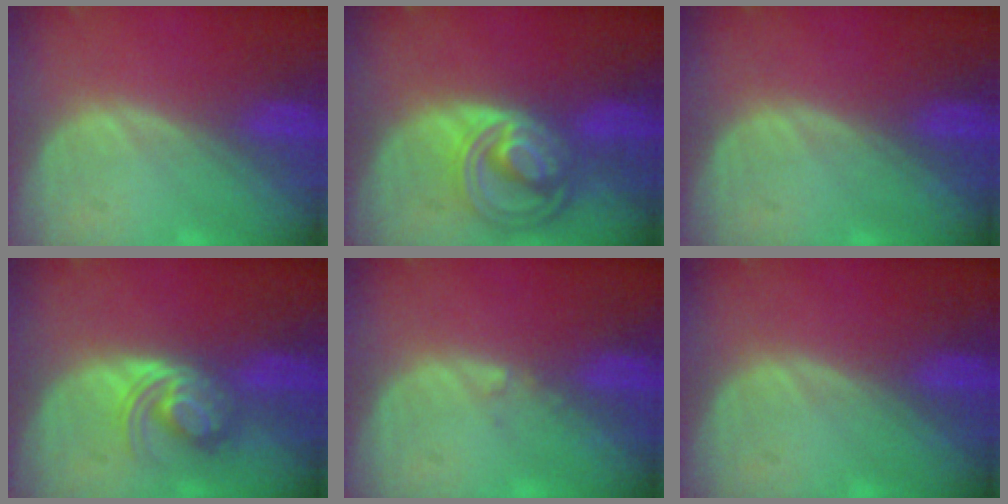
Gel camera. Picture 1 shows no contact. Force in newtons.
{"total": 8.6, "press": 7.4, "slide": 4.4}
{"total": 0.0}
{"total": 5.7, "press": 5.5, "slide": 1.5}
{"total": 0.6, "press": 0.5, "slide": 0.4}
{"total": 0.0}